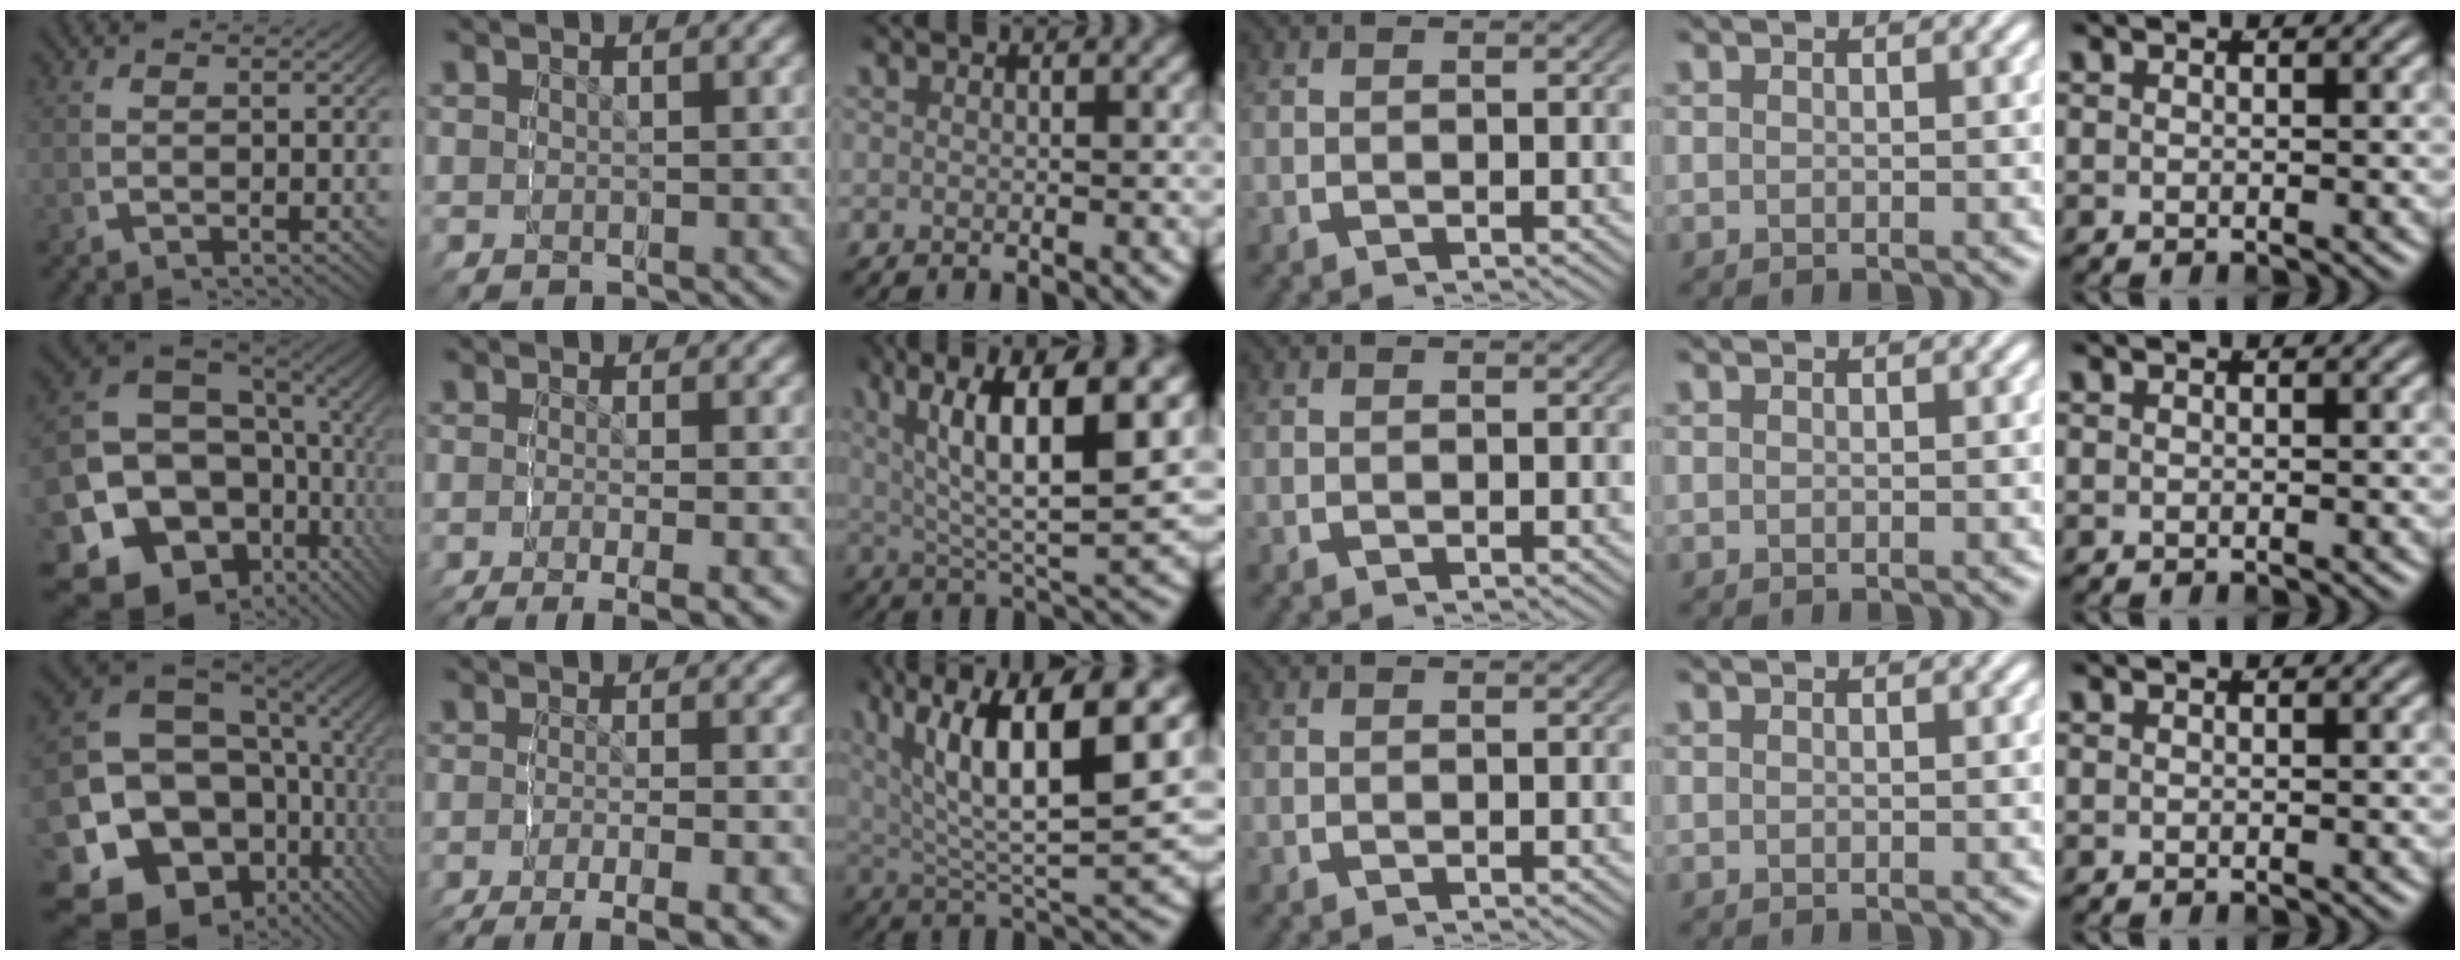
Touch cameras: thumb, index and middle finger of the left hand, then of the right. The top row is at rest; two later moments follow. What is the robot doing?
{"motion": "grasp_and_lifting", "object": "sponge"}